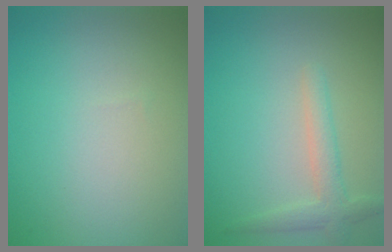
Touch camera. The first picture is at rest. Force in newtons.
{"total": 2.3, "press": 2.3, "slide": 0.2}